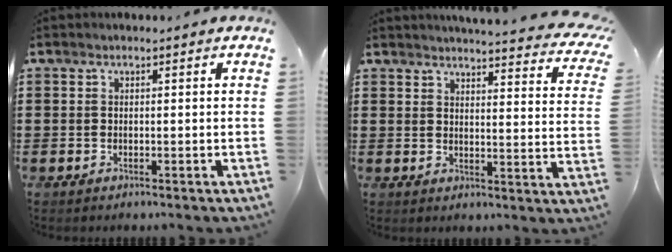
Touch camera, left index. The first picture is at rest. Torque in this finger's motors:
{"motor_torque": [2.14, 0.00, 0.48, 0.06]}